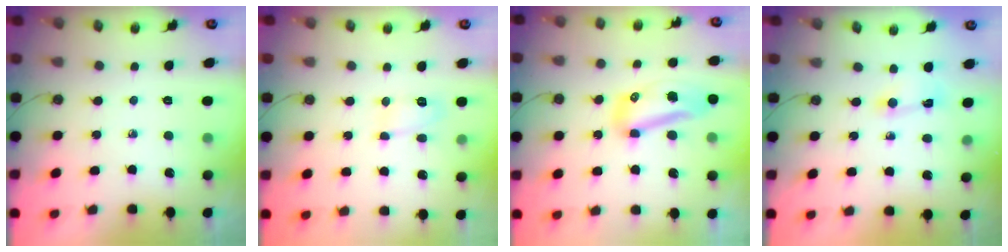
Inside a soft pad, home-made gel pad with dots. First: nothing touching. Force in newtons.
{"total": 5.7, "press": 5.6, "slide": 0.7}
{"total": 20.4, "press": 15.1, "slide": 13.7}
{"total": 2.0, "press": 2.0, "slide": 0.1}